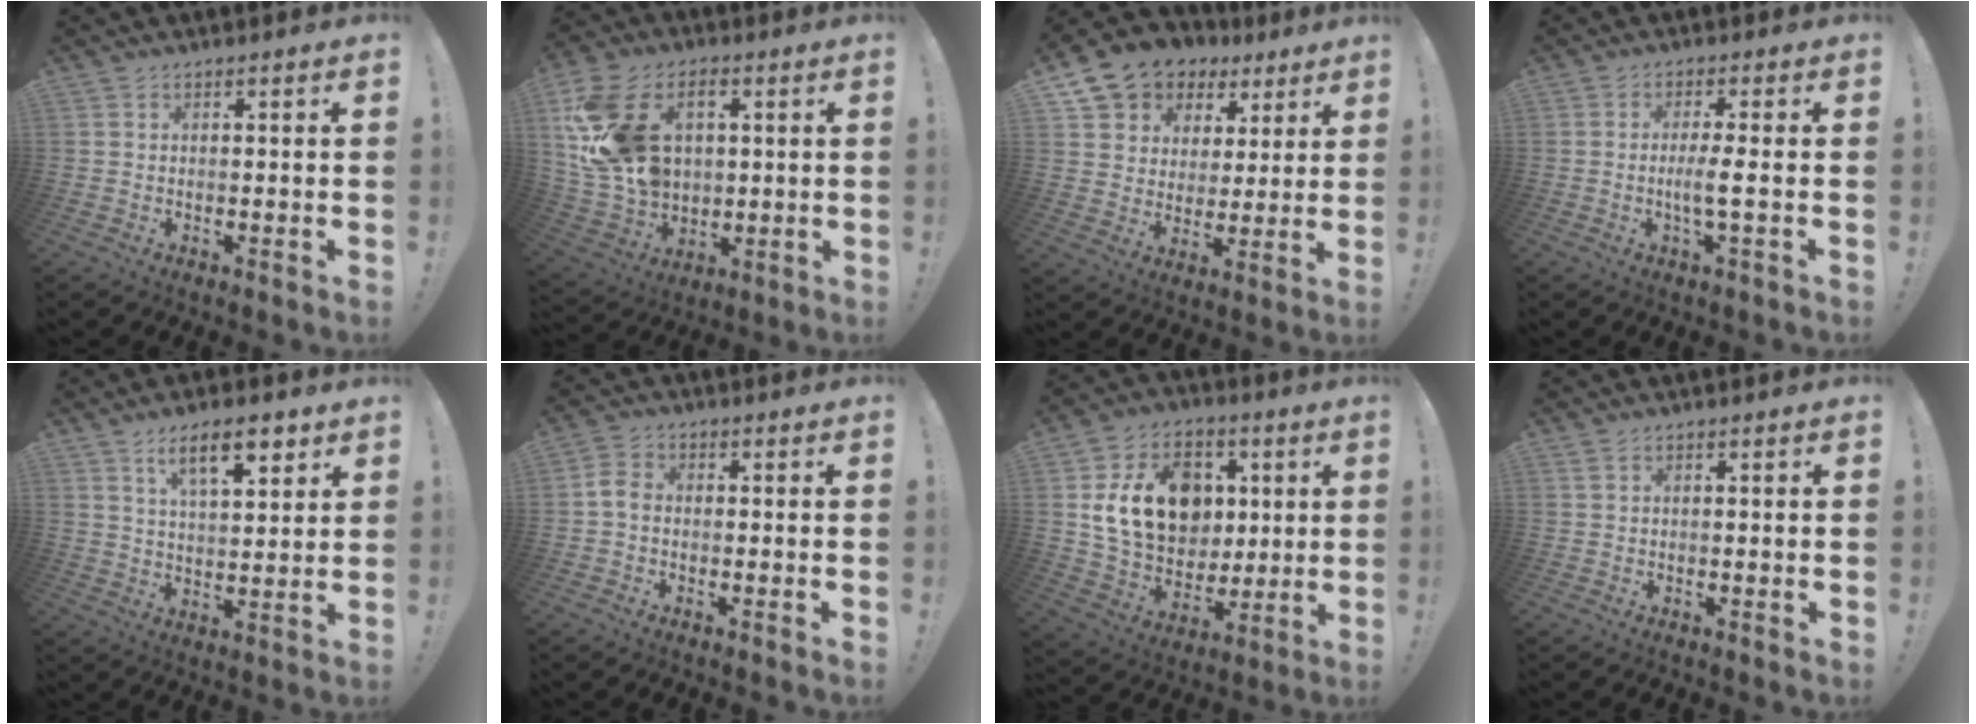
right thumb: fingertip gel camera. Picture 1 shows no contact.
{"total": 20.6, "force": [5.4, 14.8, 13.2], "torque": [-0.255, -0.018, 0.107]}
{"total": 10.7, "force": [6.4, 8.1, 2.6], "torque": [-0.042, -0.049, 0.129]}
{"total": 5.3, "force": [-1.0, 0.4, 5.2], "torque": [-0.099, -0.002, -0.020]}
{"total": 11.2, "force": [6.3, 4.2, 8.3], "torque": [-0.126, -0.018, 0.107]}
{"total": 4.0, "force": [-0.8, 3.0, 2.6], "torque": [-0.051, 0.013, -0.013]}
{"total": 19.8, "force": [4.7, 15.7, 11.1], "torque": [-0.179, -0.006, 0.107]}
{"total": 0.9, "force": [0.4, -0.2, 0.8], "torque": [-0.022, 0.001, 0.007]}